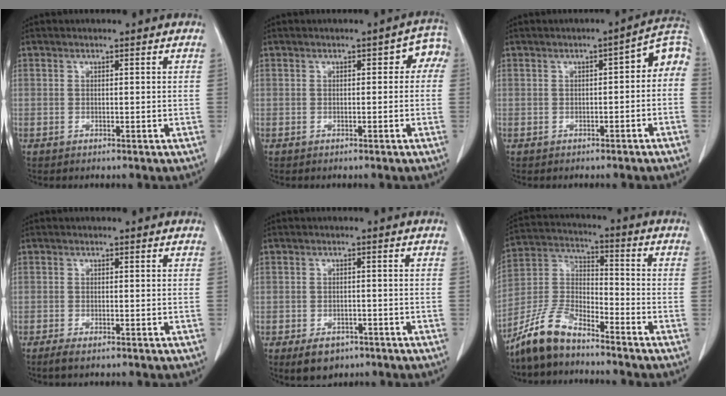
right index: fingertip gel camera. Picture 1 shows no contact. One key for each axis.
{"total": 3.5, "fx": 0.1, "fy": 2.0, "fz": 2.8, "tx": -0.020, "ty": 0.025, "tz": -0.005}
{"total": 5.9, "fx": -0.8, "fy": 2.4, "fz": 5.3, "tx": -0.063, "ty": 0.032, "tz": -0.012}
{"total": 1.6, "fx": -1.1, "fy": 0.3, "fz": 1.1, "tx": -0.024, "ty": -0.004, "tz": -0.020}
{"total": 4.4, "fx": -2.8, "fy": 2.8, "fz": 1.9, "tx": -0.029, "ty": 0.000, "tz": -0.033}
{"total": 9.5, "fx": -8.2, "fy": 2.6, "fz": 4.0, "tx": -0.100, "ty": 0.007, "tz": -0.165}